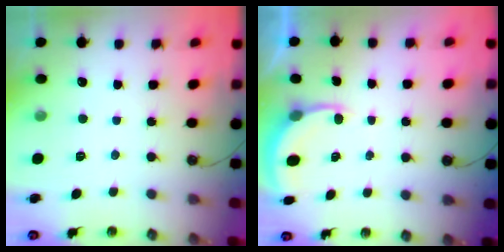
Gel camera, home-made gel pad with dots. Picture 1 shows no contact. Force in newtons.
{"total": 4.2, "press": 4.1, "slide": 0.3}